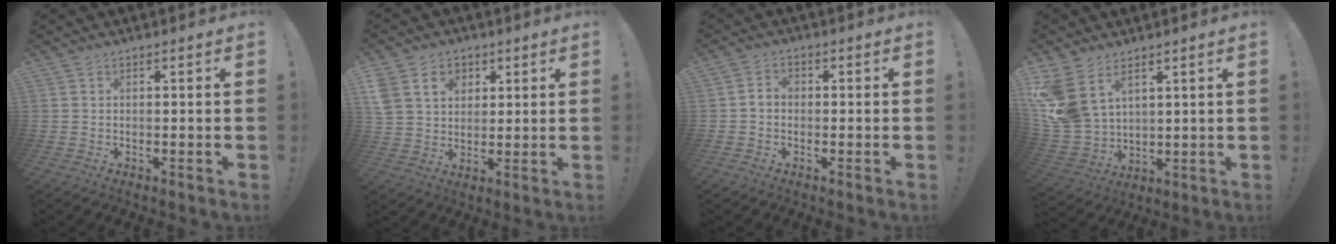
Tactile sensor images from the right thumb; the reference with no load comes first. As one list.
[{"total": 11.0, "force": [4.7, 8.6, 4.9], "torque": [-0.084, -0.014, 0.092]}, {"total": 2.8, "force": [-1.0, 2.0, 1.6], "torque": [-0.027, 0.011, -0.019]}, {"total": 12.7, "force": [6.2, 8.3, 7.2], "torque": [-0.155, -0.042, 0.123]}]